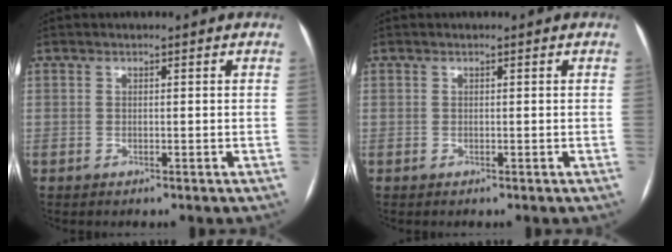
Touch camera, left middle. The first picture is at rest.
{"total": 0.0}